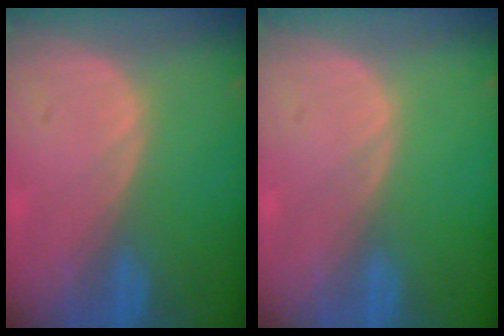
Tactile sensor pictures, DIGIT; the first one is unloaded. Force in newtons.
{"total": 0.0}